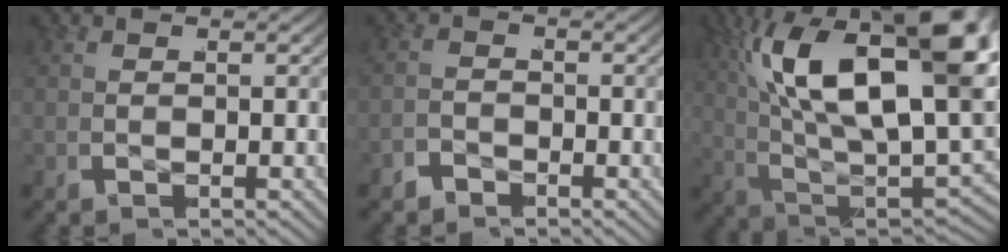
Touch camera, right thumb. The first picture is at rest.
{"total": 1.8, "force": [-1.6, -0.1, -0.8], "torque": [0.022, 0.002, -0.035]}
{"total": 22.8, "force": [2.8, 12.9, 18.6], "torque": [-0.332, -0.051, 0.069]}